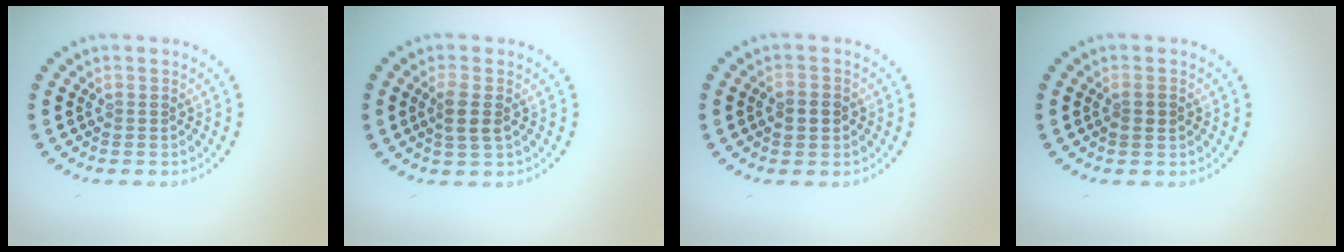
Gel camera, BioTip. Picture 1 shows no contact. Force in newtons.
{"total": 2.0, "press": 1.8, "slide": 0.8}
{"total": 1.6, "press": 1.6, "slide": 0.2}
{"total": 1.2, "press": 1.2, "slide": 0.3}